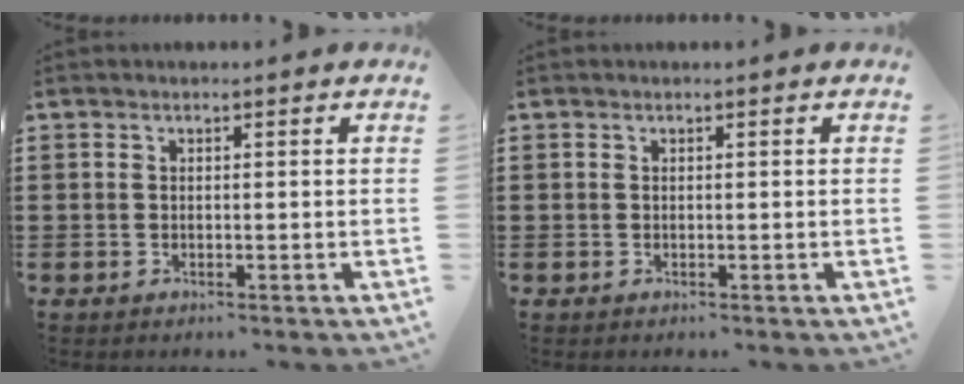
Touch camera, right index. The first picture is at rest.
{"total": 0.0}